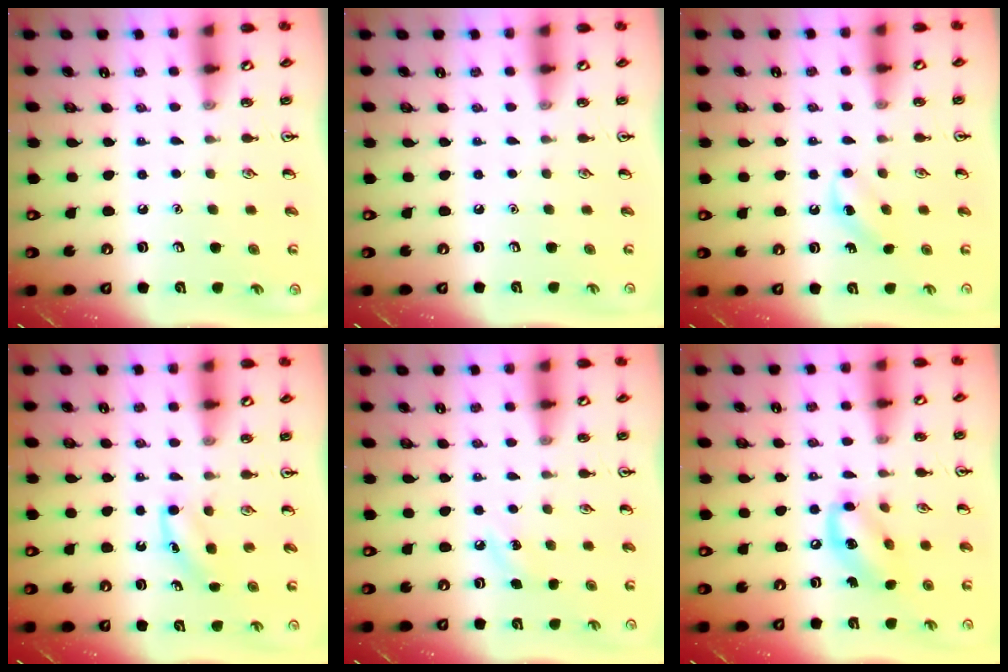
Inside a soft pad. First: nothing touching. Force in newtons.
{"total": 0.0}
{"total": 6.1, "press": 5.9, "slide": 1.6}
{"total": 3.6, "press": 3.4, "slide": 1.2}
{"total": 4.2, "press": 3.9, "slide": 1.5}
{"total": 10.7, "press": 10.5, "slide": 2.1}